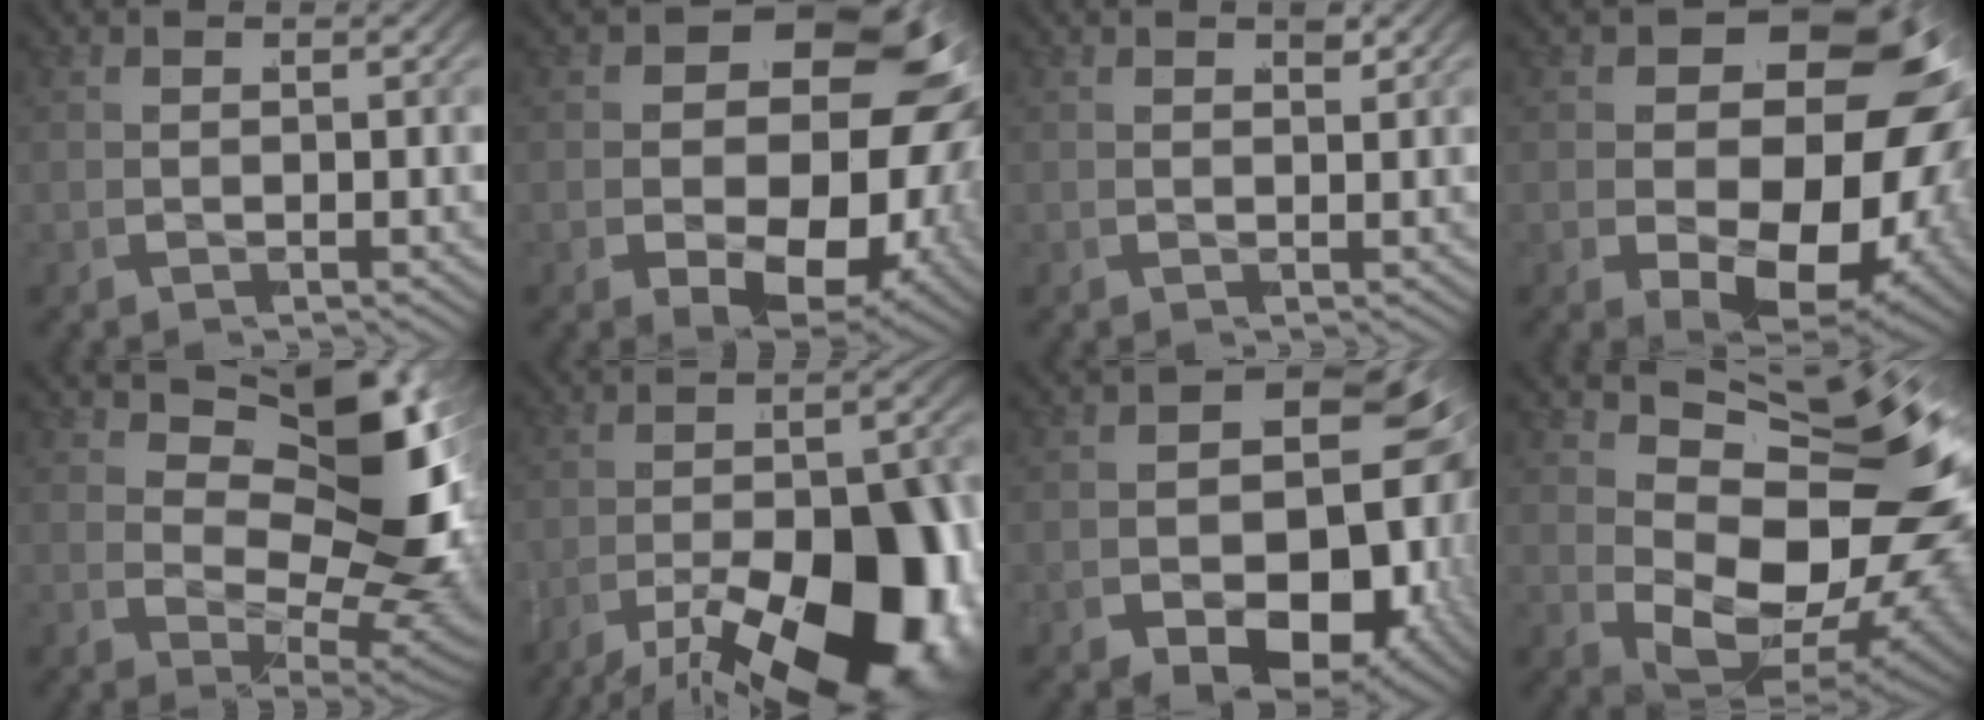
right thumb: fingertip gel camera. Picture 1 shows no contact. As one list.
[{"total": 20.2, "force": [1.1, 13.3, 15.1], "torque": [-0.239, -0.050, 0.027]}, {"total": 0.8, "force": [0.6, 0.0, 0.4], "torque": [-0.003, 0.002, 0.009]}, {"total": 22.7, "force": [0.7, 15.0, 17.0], "torque": [-0.259, -0.057, 0.023]}, {"total": 16.3, "force": [2.5, 9.0, 13.3], "torque": [-0.195, -0.027, 0.050]}, {"total": 18.9, "force": [-6.7, 10.1, 14.6], "torque": [-0.226, -0.057, -0.081]}, {"total": 19.2, "force": [-1.0, 13.5, 13.6], "torque": [-0.245, -0.062, 0.000]}, {"total": 18.4, "force": [-0.1, 11.3, 14.6], "torque": [-0.237, -0.057, 0.025]}]